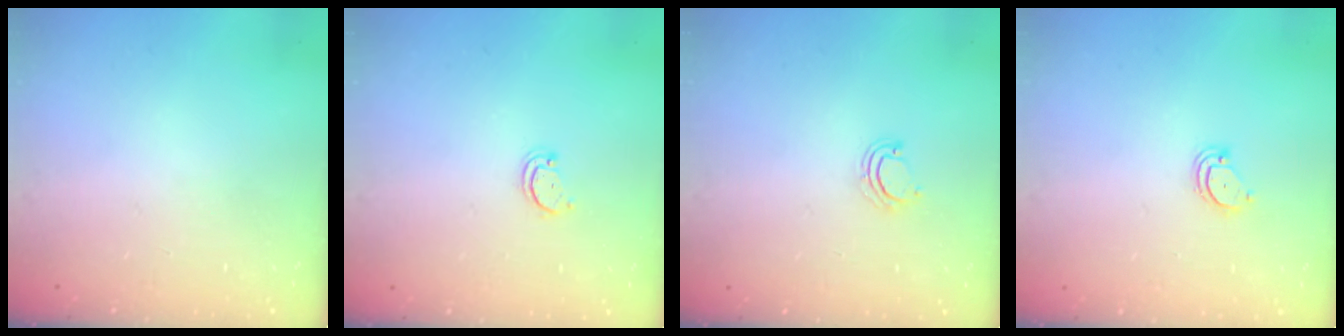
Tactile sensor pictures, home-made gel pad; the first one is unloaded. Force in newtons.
{"total": 1.9, "press": 1.9, "slide": 0.2}
{"total": 2.2, "press": 2.2, "slide": 0.1}
{"total": 2.9, "press": 2.9, "slide": 0.2}